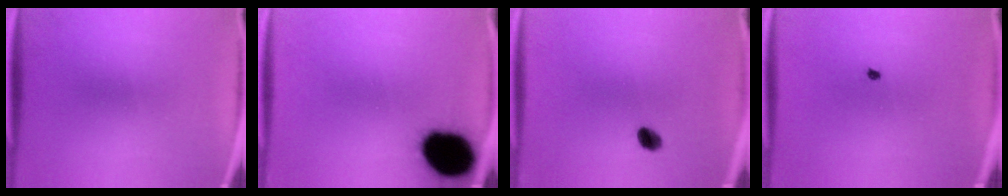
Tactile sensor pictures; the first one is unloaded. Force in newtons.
{"total": 18.7}
{"total": 2.8}
{"total": 0.5}